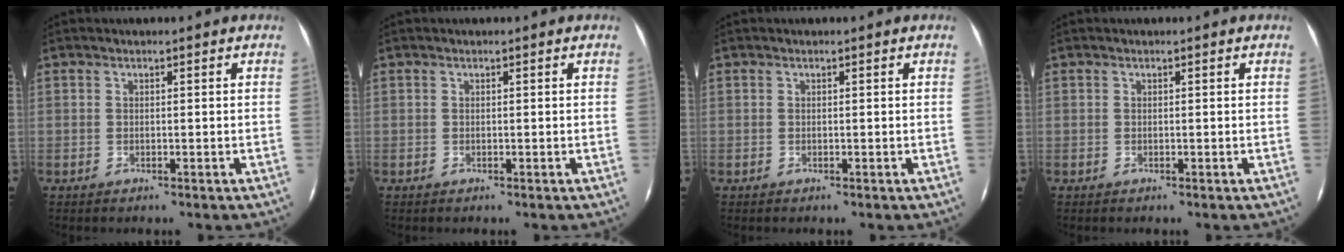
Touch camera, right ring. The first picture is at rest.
{"total": 0.0}
{"total": 0.0}
{"total": 0.0}